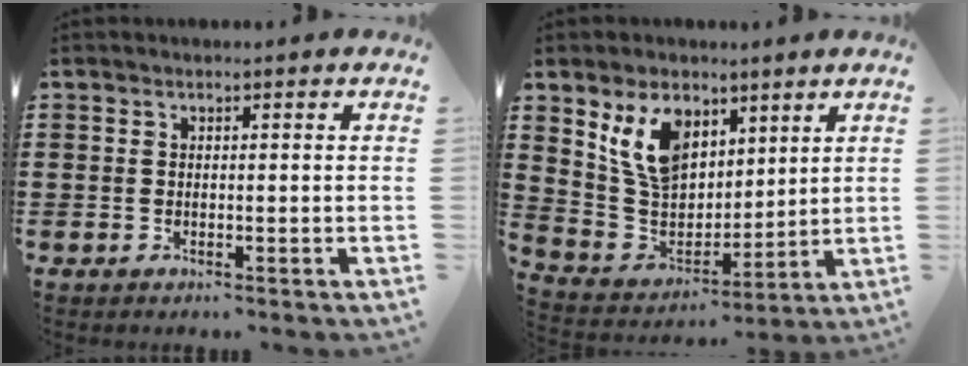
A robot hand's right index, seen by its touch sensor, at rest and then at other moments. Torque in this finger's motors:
{"motor_torque": [1.19, 0.95, 0.72, 0.21]}